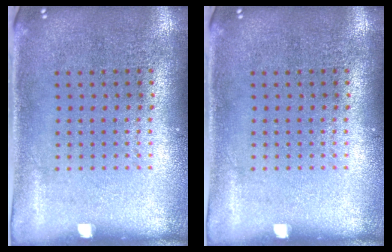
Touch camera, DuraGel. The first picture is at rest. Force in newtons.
{"total": 0.0}